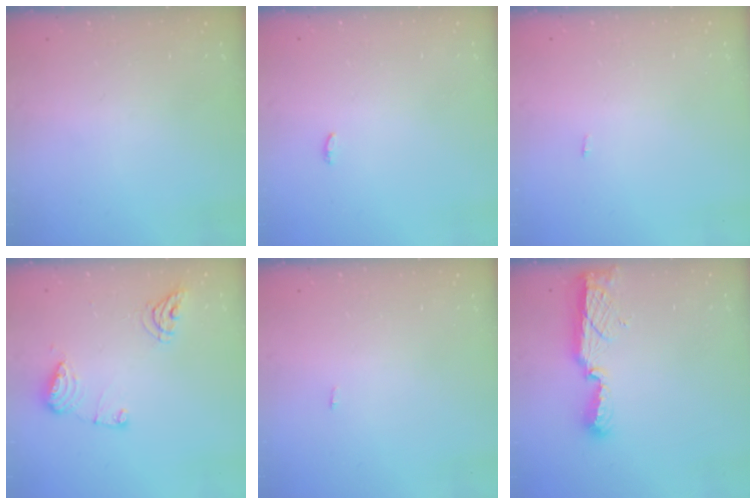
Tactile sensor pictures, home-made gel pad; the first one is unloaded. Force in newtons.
{"total": 3.4, "press": 3.3, "slide": 1.0}
{"total": 6.1, "press": 1.7, "slide": 5.9}
{"total": 9.4, "press": 9.4, "slide": 0.3}
{"total": 6.1, "press": 1.7, "slide": 5.9}
{"total": 8.5, "press": 8.4, "slide": 0.8}